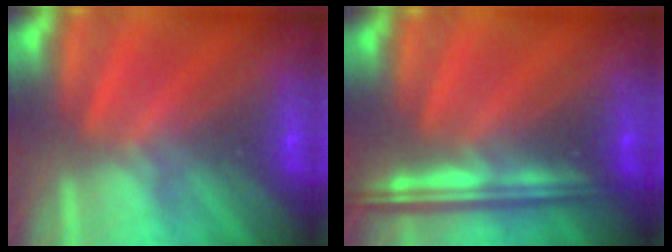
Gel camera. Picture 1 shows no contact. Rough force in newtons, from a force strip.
{"total": 9.0}